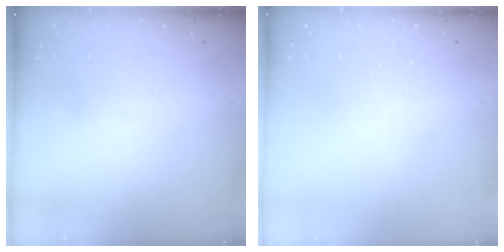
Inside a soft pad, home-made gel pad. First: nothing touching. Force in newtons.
{"total": 0.0}